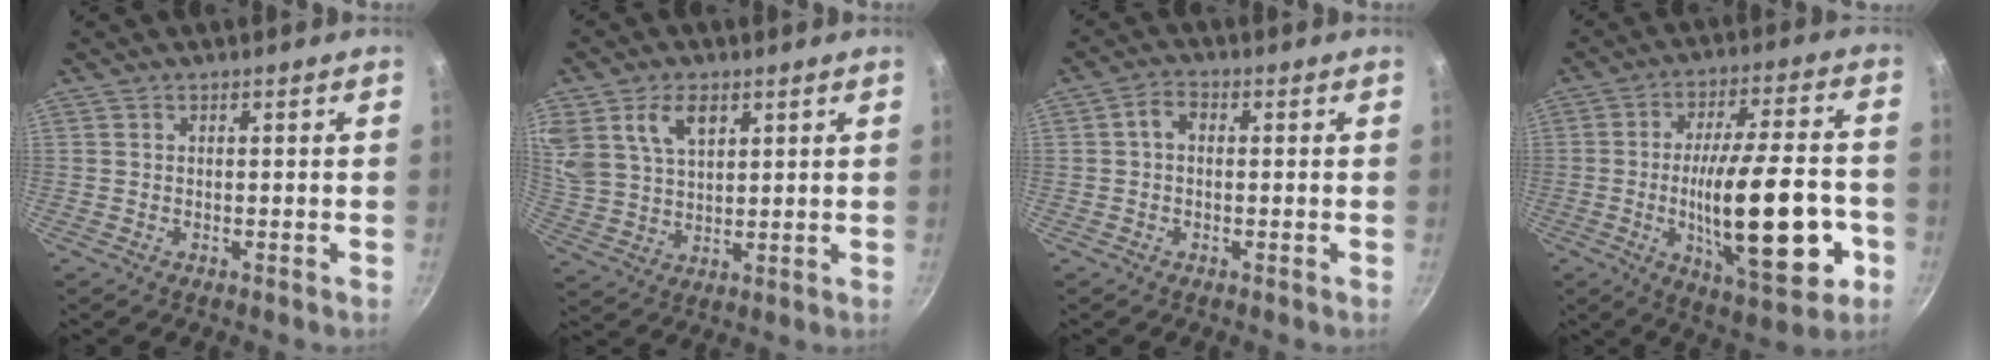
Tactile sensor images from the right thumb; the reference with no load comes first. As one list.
[{"total": 10.4, "force": [5.1, 6.5, 6.3], "torque": [-0.106, -0.014, 0.104]}, {"total": 3.2, "force": [0.2, 2.3, 2.3], "torque": [-0.039, 0.010, -0.002]}, {"total": 23.1, "force": [-5.4, 7.7, 21.1], "torque": [-0.314, 0.019, -0.074]}]